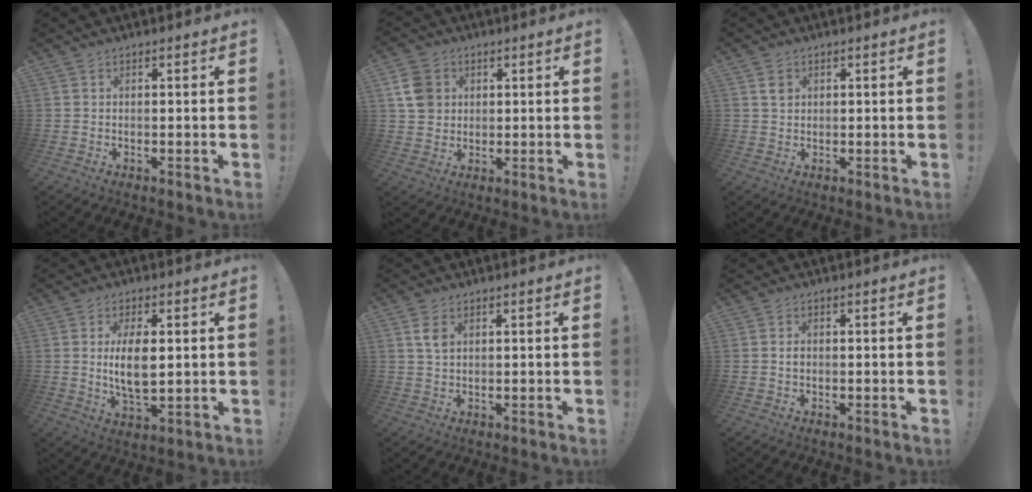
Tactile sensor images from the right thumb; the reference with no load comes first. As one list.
[{"total": 8.8, "force": [2.7, 7.5, 3.8], "torque": [-0.069, -0.004, 0.054]}, {"total": 3.3, "force": [1.4, 2.8, 1.1], "torque": [-0.004, -0.003, 0.022]}, {"total": 9.5, "force": [1.2, 4.4, 8.4], "torque": [-0.158, -0.010, 0.014]}, {"total": 4.4, "force": [1.8, 2.5, 3.2], "torque": [-0.050, -0.002, 0.032]}, {"total": 0.9, "force": [-0.2, 0.8, 0.3], "torque": [-0.003, 0.003, -0.005]}]